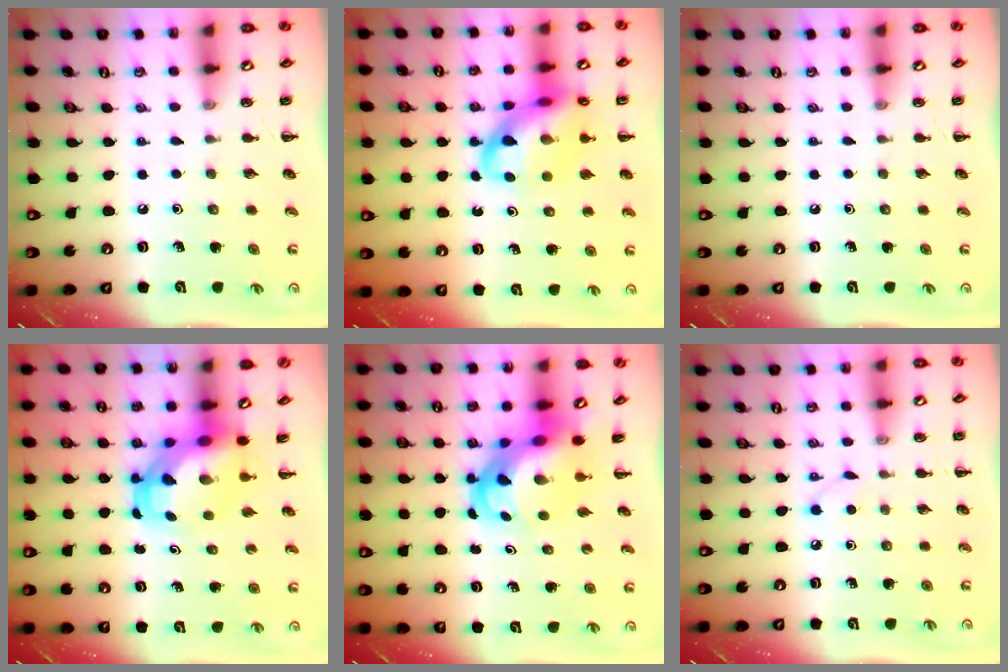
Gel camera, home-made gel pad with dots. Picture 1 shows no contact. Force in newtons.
{"total": 16.0, "press": 15.6, "slide": 3.5}
{"total": 0.0}
{"total": 6.3, "press": 6.1, "slide": 1.6}
{"total": 7.2, "press": 6.9, "slide": 2.1}
{"total": 2.9, "press": 2.7, "slide": 0.9}